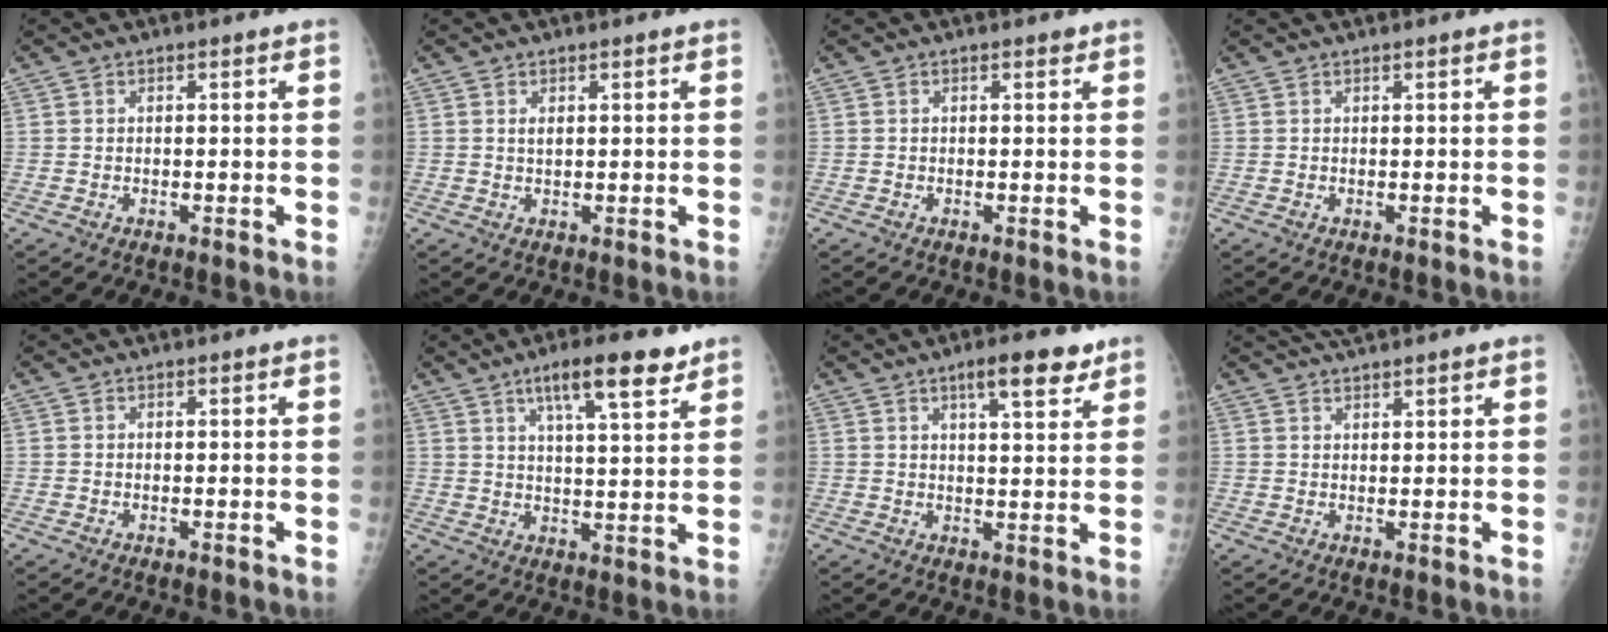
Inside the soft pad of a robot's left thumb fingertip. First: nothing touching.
{"total": 1.2, "force": [0.7, 0.5, 0.9], "torque": [-0.012, -0.004, 0.013]}
{"total": 0.7, "force": [0.5, 0.3, 0.4], "torque": [-0.007, -0.002, 0.007]}
{"total": 0.7, "force": [0.6, 0.0, 0.4], "torque": [-0.004, -0.001, 0.011]}
{"total": 0.0}
{"total": 10.9, "force": [6.8, 2.5, 8.1], "torque": [-0.114, -0.030, 0.107]}
{"total": 7.9, "force": [5.0, 2.1, 5.7], "torque": [-0.071, -0.024, 0.073]}
{"total": 4.3, "force": [3.9, 0.6, 1.8], "torque": [-0.022, 0.008, 0.068]}